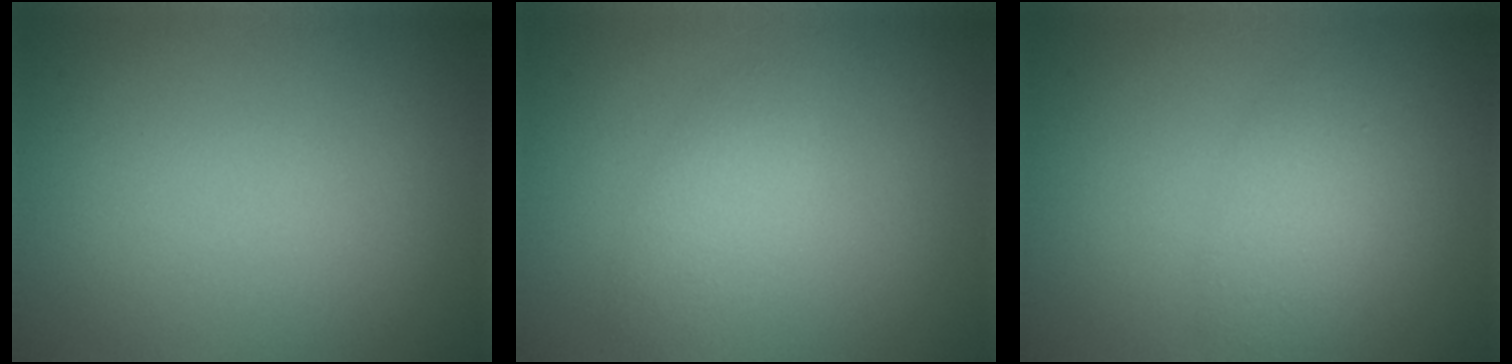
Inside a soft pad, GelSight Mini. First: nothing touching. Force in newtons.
{"total": 2.3, "press": 2.3, "slide": 0.2}
{"total": 1.9, "press": 1.9, "slide": 0.1}